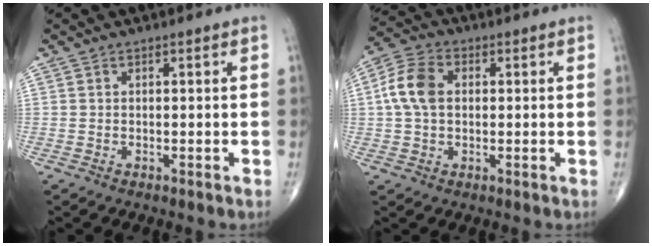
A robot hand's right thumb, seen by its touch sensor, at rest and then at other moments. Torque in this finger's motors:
{"motor_torque": [0.46, 1.03, 0.74, -0.19, 0.06]}